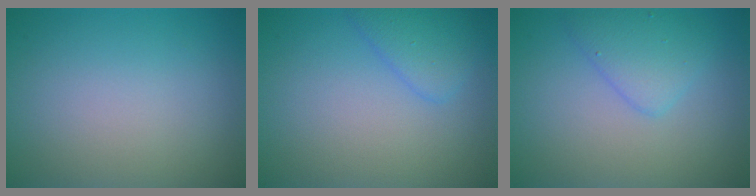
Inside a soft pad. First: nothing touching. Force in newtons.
{"total": 2.4, "press": 2.4, "slide": 0.1}
{"total": 2.9, "press": 2.9, "slide": 0.1}